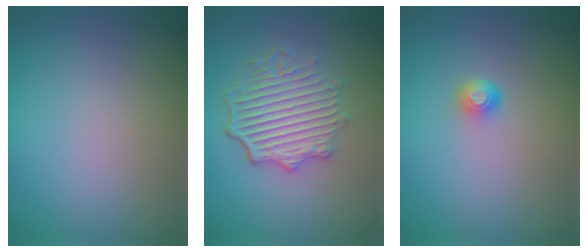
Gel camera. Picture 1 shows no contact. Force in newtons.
{"total": 5.9, "press": 4.4, "slide": 3.9}
{"total": 1.5, "press": 1.1, "slide": 1.1}